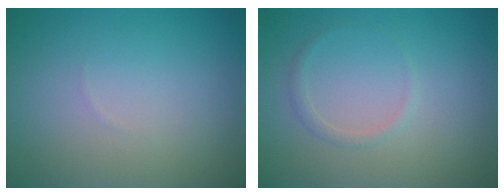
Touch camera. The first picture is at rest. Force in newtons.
{"total": 0.9, "press": 0.9, "slide": 0.1}